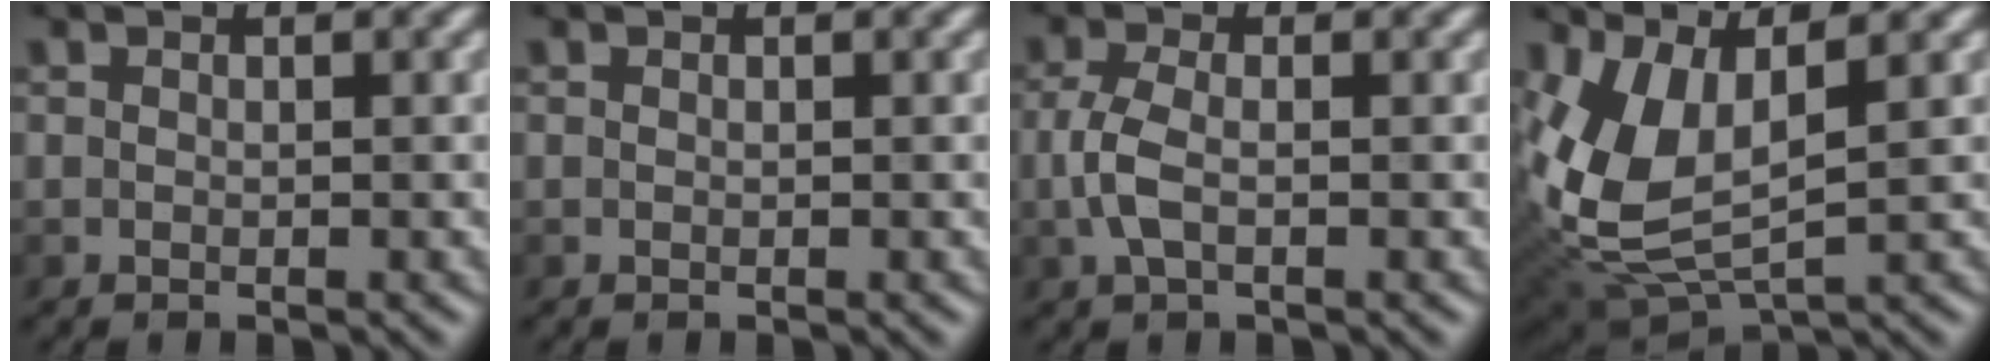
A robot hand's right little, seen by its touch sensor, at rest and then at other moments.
{"total": 0.0}
{"total": 2.5, "force": [-0.6, 1.1, 2.1], "torque": [-0.055, 0.004, -0.011]}
{"total": 6.2, "force": [1.6, 2.9, 5.2], "torque": [-0.127, -0.010, 0.041]}